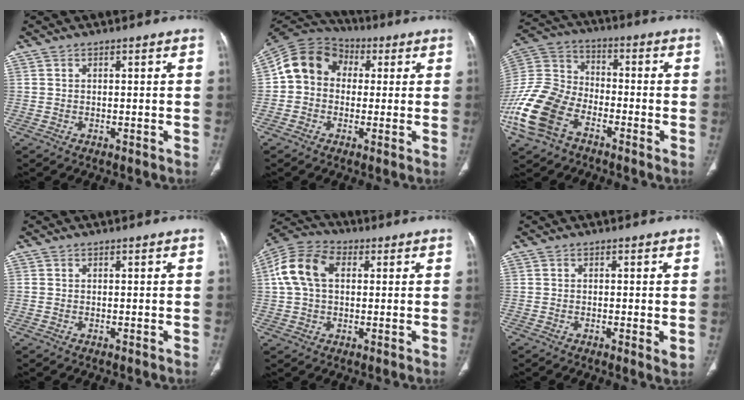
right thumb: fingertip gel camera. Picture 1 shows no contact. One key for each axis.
{"total": 11.1, "fx": 0.8, "fy": 9.6, "fz": 5.6, "tx": -0.085, "ty": 0.031, "tz": -0.002}
{"total": 17.5, "fx": -8.4, "fy": 11.2, "fz": 10.5, "tx": -0.228, "ty": 0.040, "tz": -0.170}
{"total": 0.0}
{"total": 11.1, "fx": 2.1, "fy": 7.4, "fz": 8.0, "tx": -0.161, "ty": 0.029, "tz": 0.033}
{"total": 2.3, "fx": -0.3, "fy": 0.5, "fz": 2.2, "tx": -0.038, "ty": -0.008, "tz": -0.009}